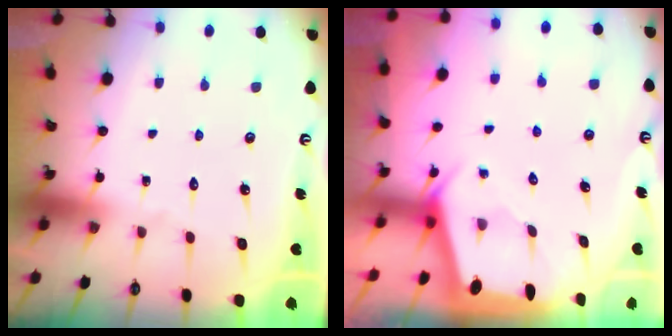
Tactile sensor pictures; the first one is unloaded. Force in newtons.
{"total": 1.9, "press": 1.8, "slide": 0.3}